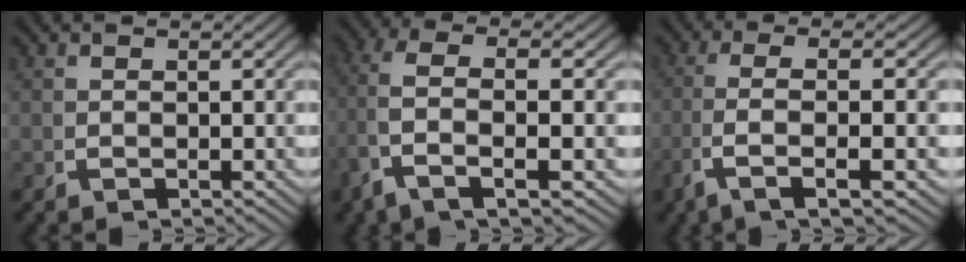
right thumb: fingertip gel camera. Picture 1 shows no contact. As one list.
[{"total": 6.2, "force": [0.4, 2.3, 5.7], "torque": [-0.143, -0.010, 0.018]}, {"total": 6.6, "force": [-0.8, 2.0, 6.3], "torque": [-0.145, -0.010, -0.001]}]